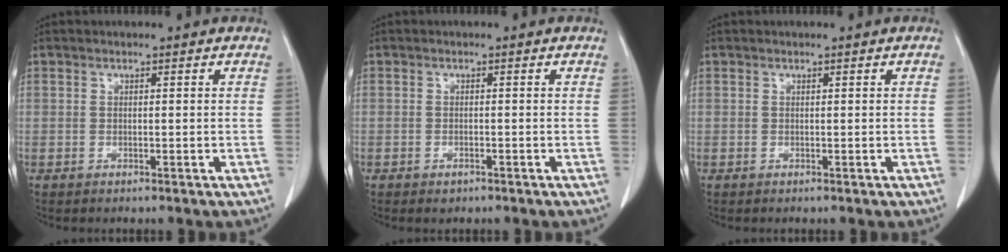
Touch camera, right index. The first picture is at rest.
{"total": 1.1, "force": [-0.8, 0.5, 0.6], "torque": [-0.011, -0.001, -0.007]}
{"total": 0.0}